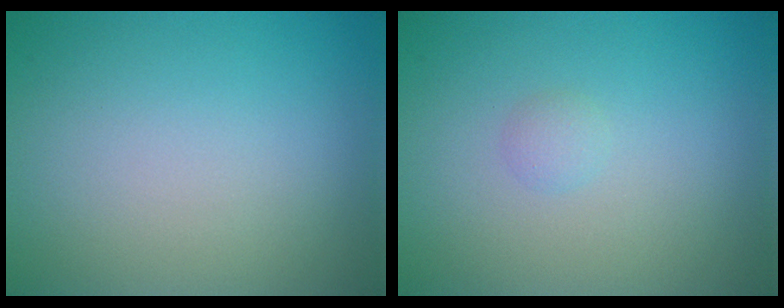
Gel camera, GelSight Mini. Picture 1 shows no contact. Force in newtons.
{"total": 0.8, "press": 0.8, "slide": 0.1}